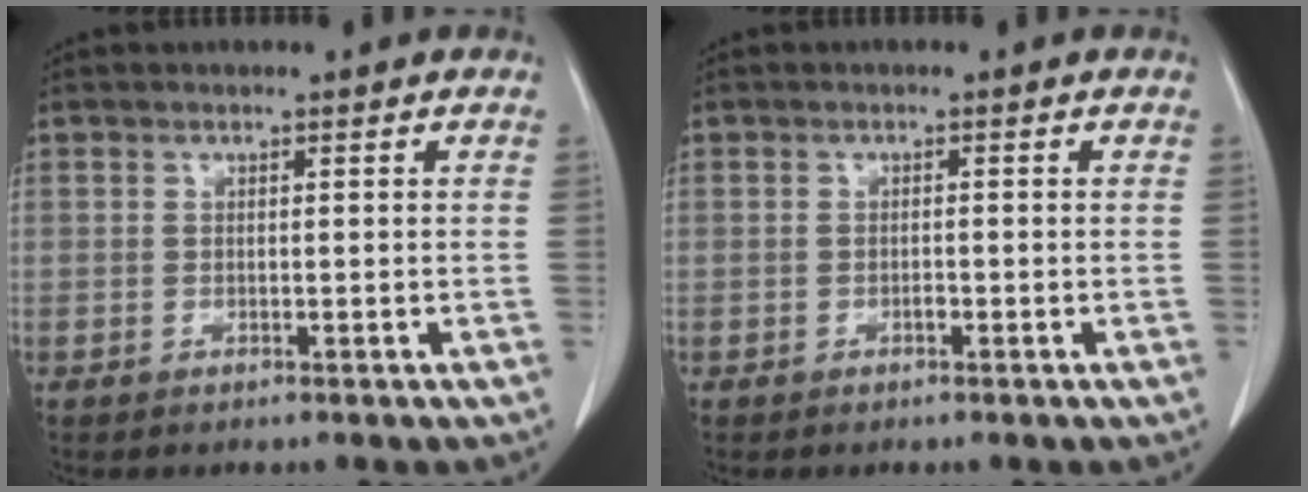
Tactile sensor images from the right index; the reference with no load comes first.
{"total": 0.7, "force": [-0.3, 0.3, 0.5], "torque": [-0.013, 0.001, -0.005]}